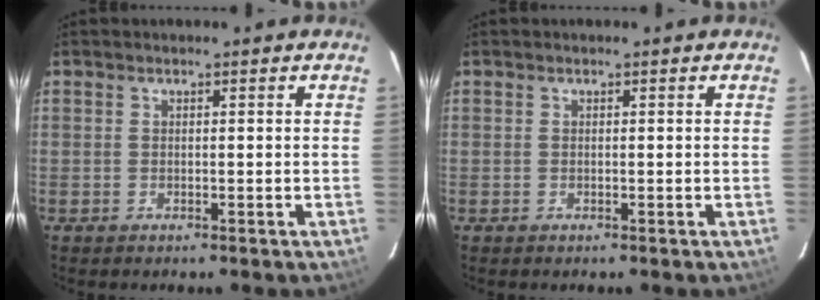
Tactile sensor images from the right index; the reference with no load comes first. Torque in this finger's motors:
{"motor_torque": [0.00, 0.00, 0.02, 0.00]}